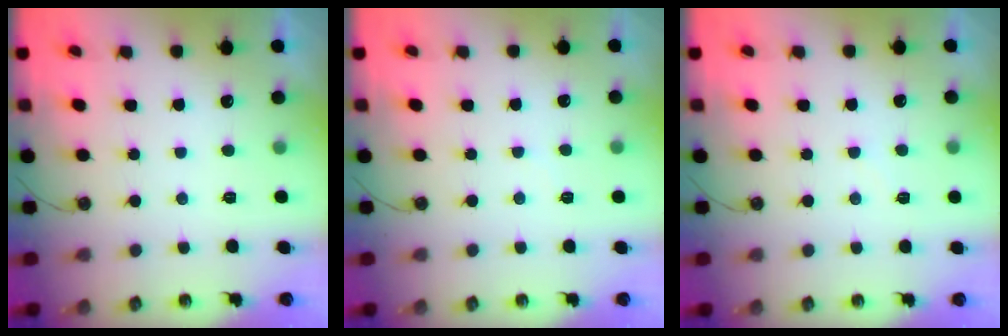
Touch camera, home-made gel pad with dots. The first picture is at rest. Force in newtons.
{"total": 3.1, "press": 3.1, "slide": 0.5}
{"total": 2.9, "press": 2.9, "slide": 0.4}